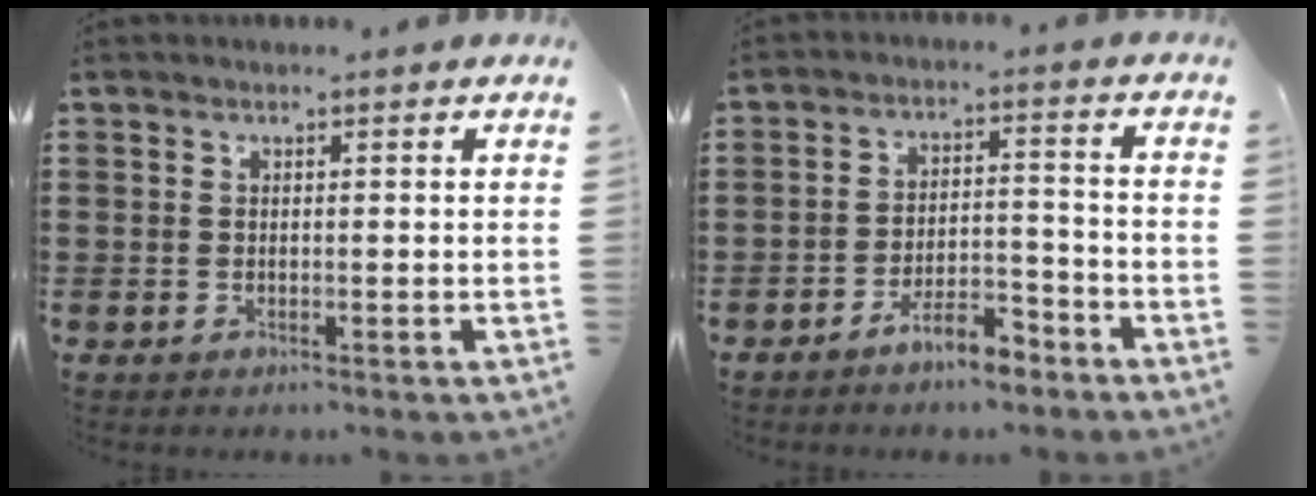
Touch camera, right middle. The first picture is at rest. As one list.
[{"total": 6.1, "force": [-5.1, 1.3, 3.0], "torque": [-0.061, 0.004, -0.100]}]